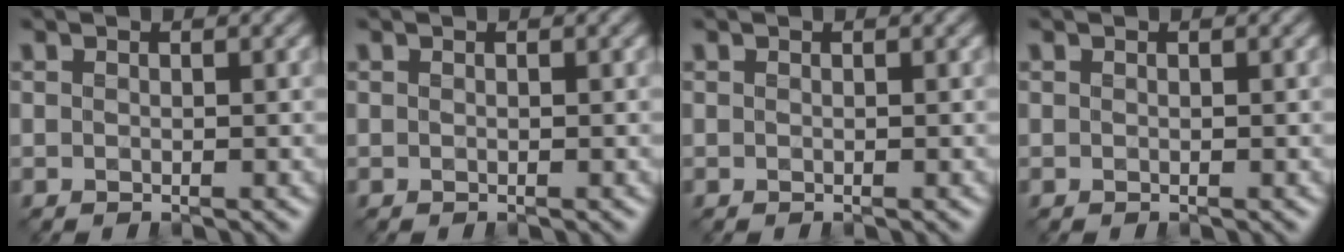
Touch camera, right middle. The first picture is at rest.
{"total": 0.0}
{"total": 0.0}
{"total": 0.0}